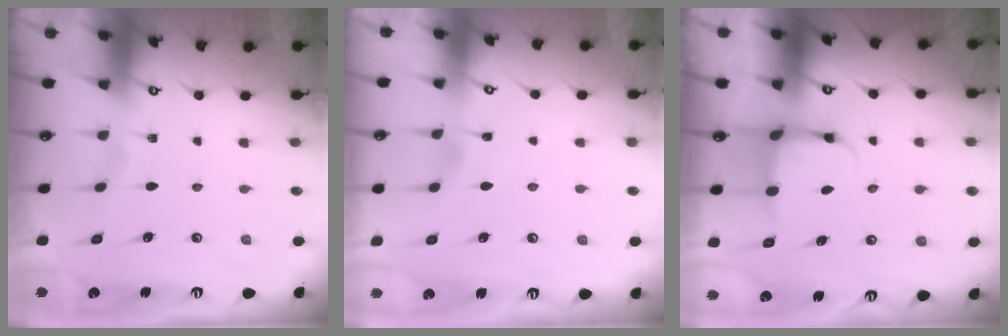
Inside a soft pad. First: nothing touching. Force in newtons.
{"total": 3.0, "press": 2.9, "slide": 0.4}
{"total": 3.9, "press": 3.7, "slide": 1.2}